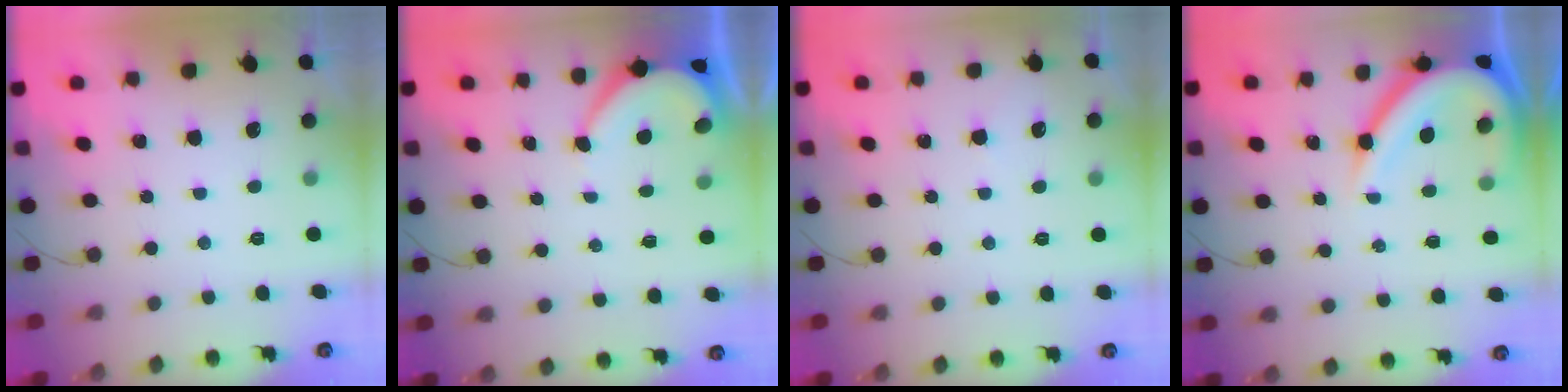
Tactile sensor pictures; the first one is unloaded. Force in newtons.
{"total": 3.7, "press": 3.6, "slide": 0.3}
{"total": 1.2, "press": 1.2, "slide": 0.3}
{"total": 13.1, "press": 13.0, "slide": 1.6}